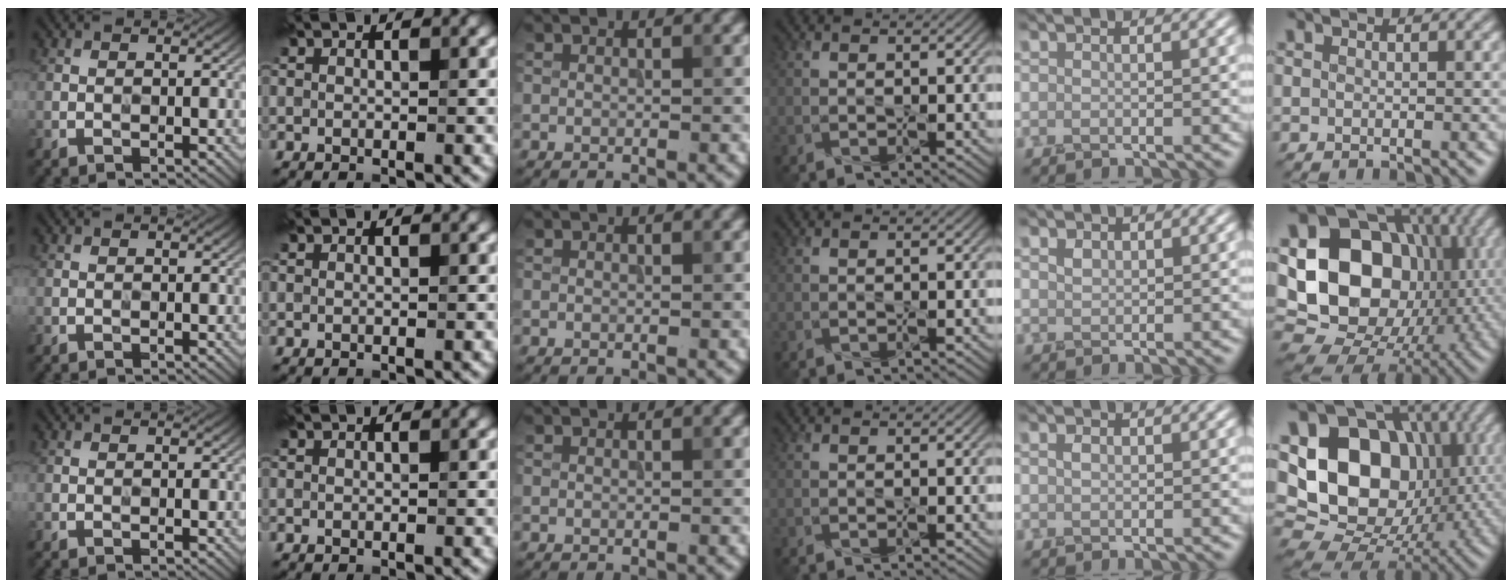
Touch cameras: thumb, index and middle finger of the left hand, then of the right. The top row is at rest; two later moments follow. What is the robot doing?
{"motion": "press", "object": "button"}